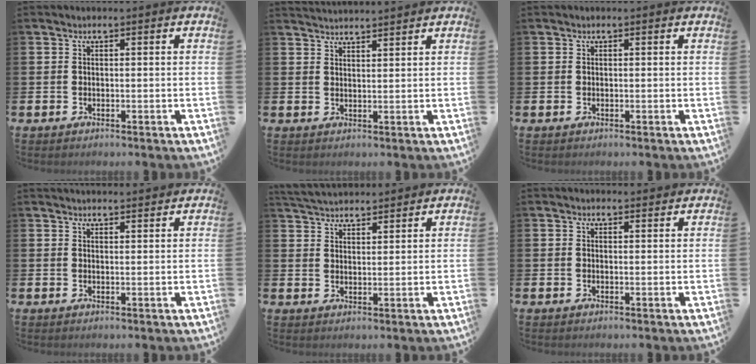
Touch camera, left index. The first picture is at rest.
{"total": 2.6, "force": [2.6, 0.0, -0.1], "torque": [-0.002, -0.012, 0.047]}
{"total": 0.0}
{"total": 1.9, "force": [1.9, 0.2, 0.0], "torque": [0.006, -0.010, 0.033]}
{"total": 4.1, "force": [4.0, 0.7, 0.3], "torque": [-0.024, -0.015, 0.075]}
{"total": 1.1, "force": [1.1, 0.3, 0.1], "torque": [0.007, -0.002, 0.018]}